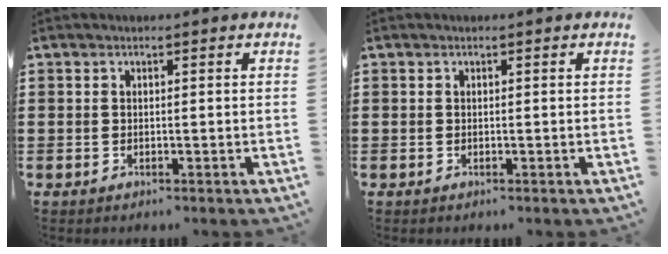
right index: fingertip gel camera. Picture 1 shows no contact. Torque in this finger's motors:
{"motor_torque": [0.00, 0.00, 0.00, 0.00]}